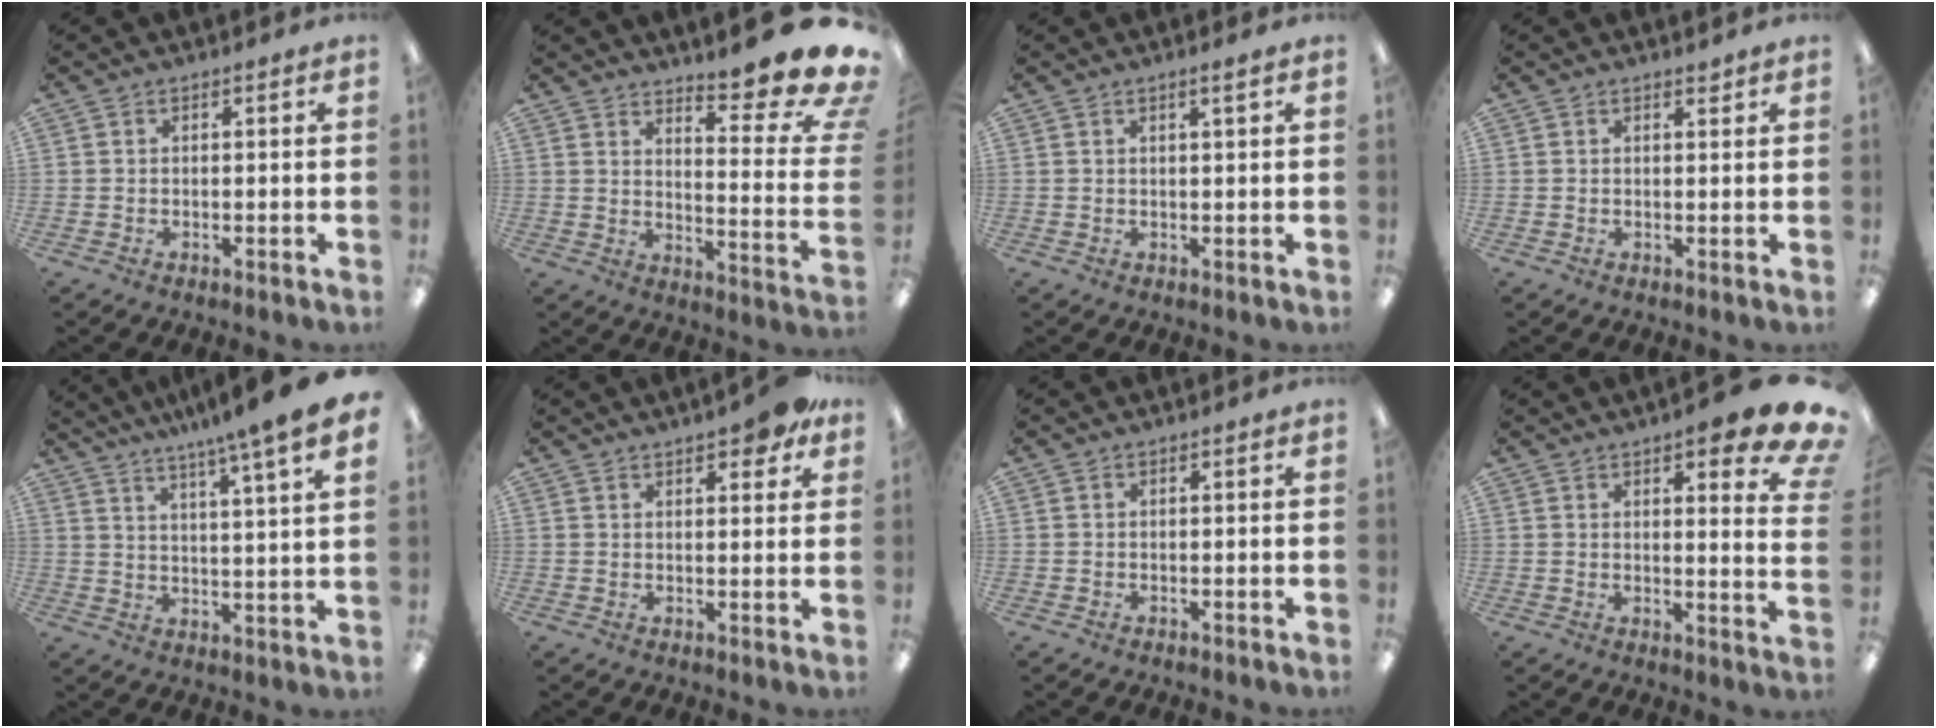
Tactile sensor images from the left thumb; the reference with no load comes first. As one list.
[{"total": 12.8, "force": [10.1, 2.3, 7.5], "torque": [-0.085, -0.109, 0.163]}, {"total": 1.6, "force": [1.1, 0.1, 1.2], "torque": [-0.025, 0.000, 0.018]}, {"total": 1.1, "force": [1.0, 0.3, 0.3], "torque": [0.001, -0.005, 0.017]}, {"total": 8.1, "force": [6.6, -0.4, 4.6], "torque": [-0.076, -0.052, 0.105]}, {"total": 5.2, "force": [3.7, 1.8, 3.1], "torque": [-0.030, -0.020, 0.059]}, {"total": 0.0}, {"total": 9.7, "force": [6.2, 2.8, 7.0], "torque": [-0.073, -0.043, 0.097]}]